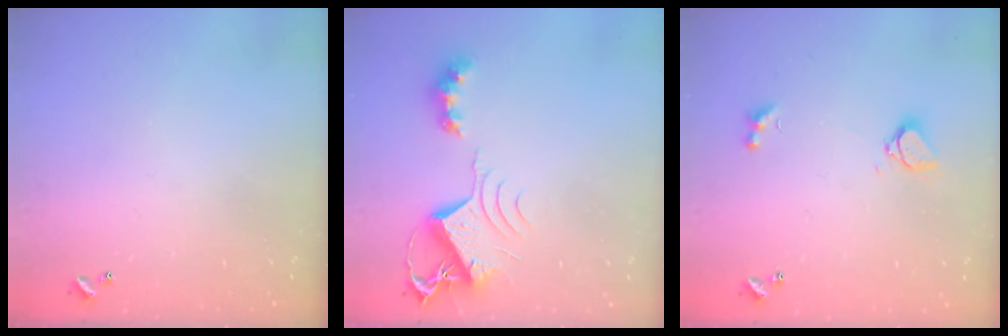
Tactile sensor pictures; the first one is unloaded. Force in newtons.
{"total": 8.6, "press": 8.6, "slide": 1.2}
{"total": 3.1, "press": 3.0, "slide": 0.8}